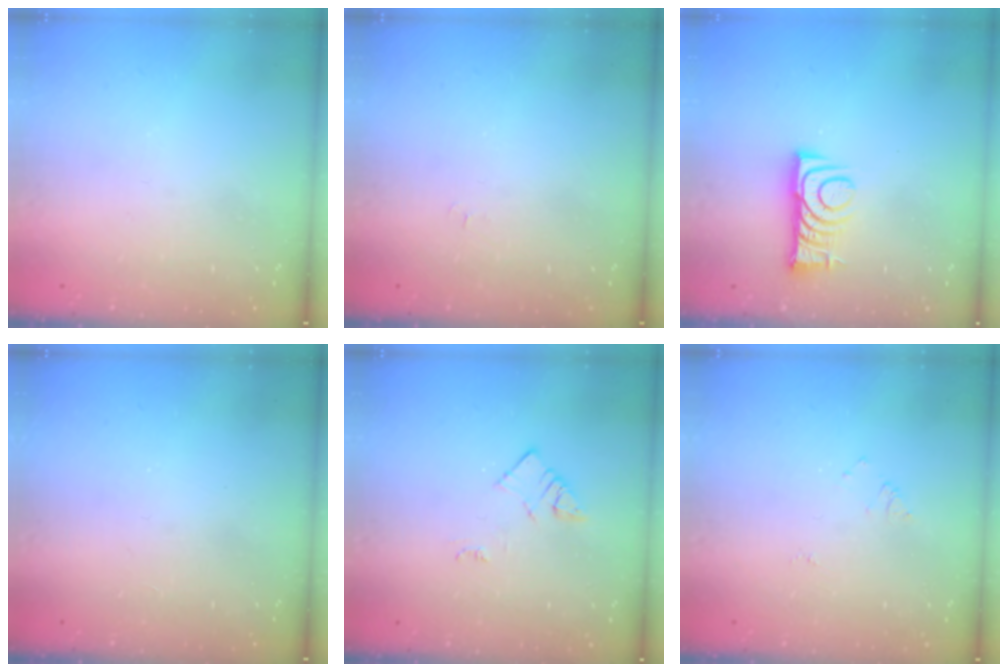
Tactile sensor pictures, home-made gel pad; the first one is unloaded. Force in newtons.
{"total": 3.1, "press": 3.1, "slide": 0.5}
{"total": 8.3, "press": 8.3, "slide": 0.8}
{"total": 2.8, "press": 2.8, "slide": 0.4}
{"total": 3.0, "press": 3.0, "slide": 0.4}
{"total": 4.7, "press": 4.7, "slide": 0.6}